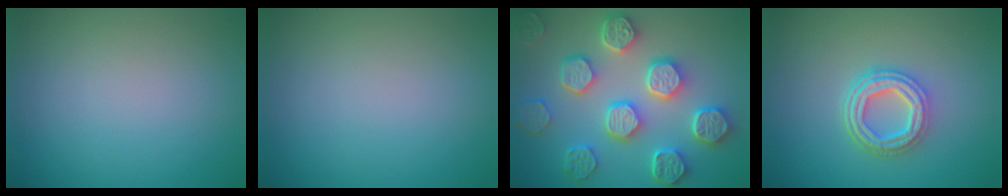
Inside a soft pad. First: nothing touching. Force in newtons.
{"total": 0.0}
{"total": 8.0, "press": 6.5, "slide": 4.7}
{"total": 4.8, "press": 3.6, "slide": 3.3}